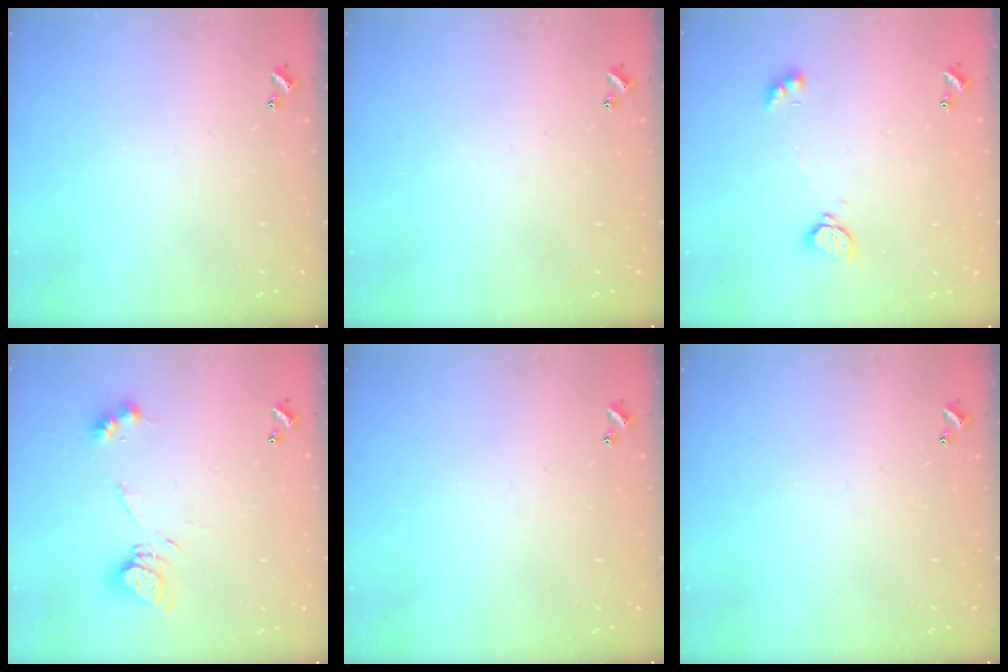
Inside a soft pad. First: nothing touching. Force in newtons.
{"total": 0.0}
{"total": 2.3, "press": 2.3, "slide": 0.3}
{"total": 10.2, "press": 10.1, "slide": 1.1}
{"total": 0.0}
{"total": 0.0}